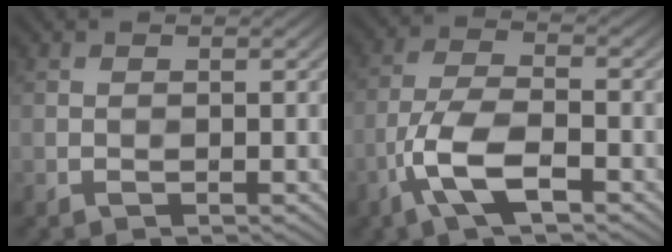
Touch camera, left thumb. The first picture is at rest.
{"total": 7.9, "force": [-3.6, 3.0, 6.3], "torque": [-0.133, 0.001, -0.076]}